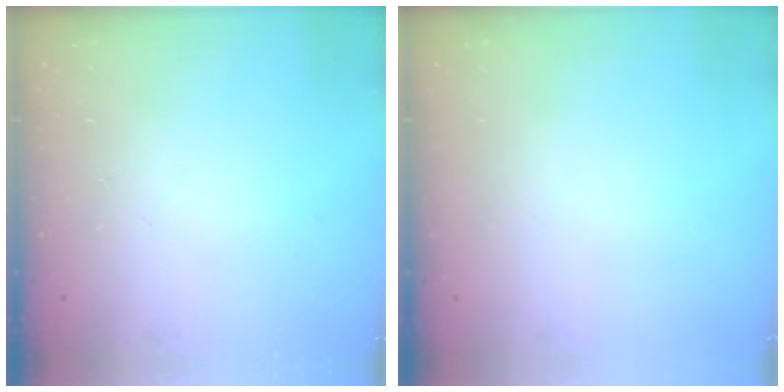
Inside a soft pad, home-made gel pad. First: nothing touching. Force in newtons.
{"total": 0.0}